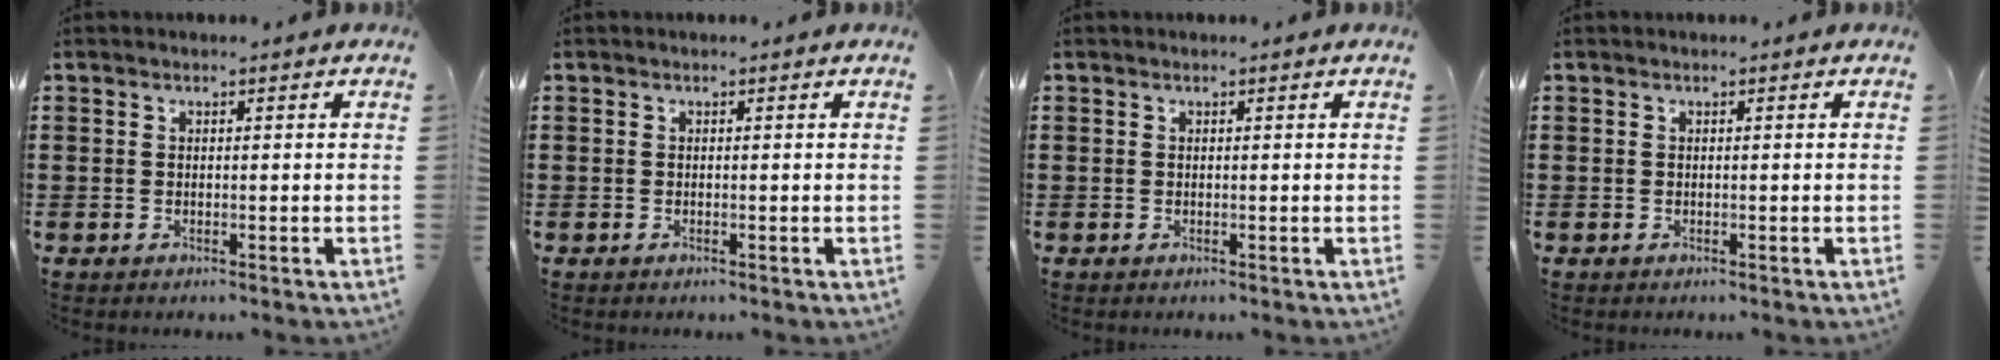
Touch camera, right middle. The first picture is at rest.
{"total": 0.0}
{"total": 0.0}
{"total": 0.0}